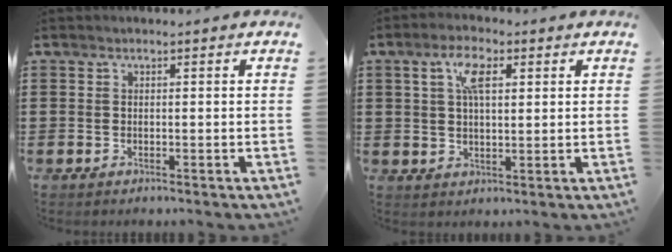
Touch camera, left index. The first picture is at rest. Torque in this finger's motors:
{"motor_torque": [0.58, 0.43, 0.36, 0.03]}